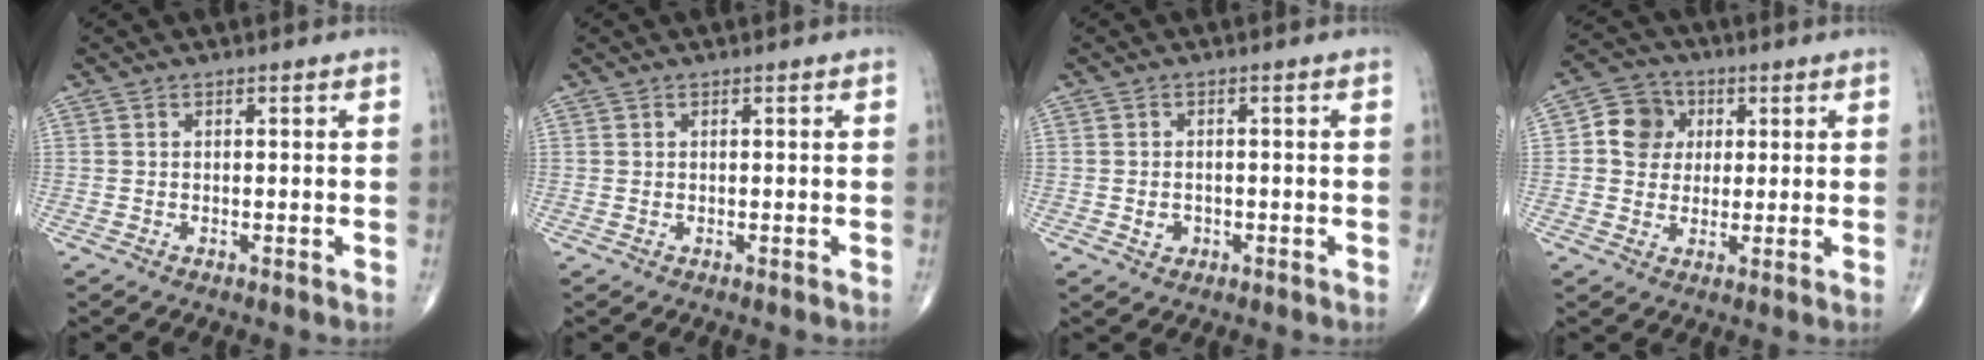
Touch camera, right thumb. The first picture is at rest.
{"total": 0.0}
{"total": 1.9, "force": [-0.5, 1.6, 0.8], "torque": [-0.004, 0.005, -0.002]}
{"total": 7.7, "force": [1.4, 6.9, 3.1], "torque": [-0.028, 0.005, 0.016]}